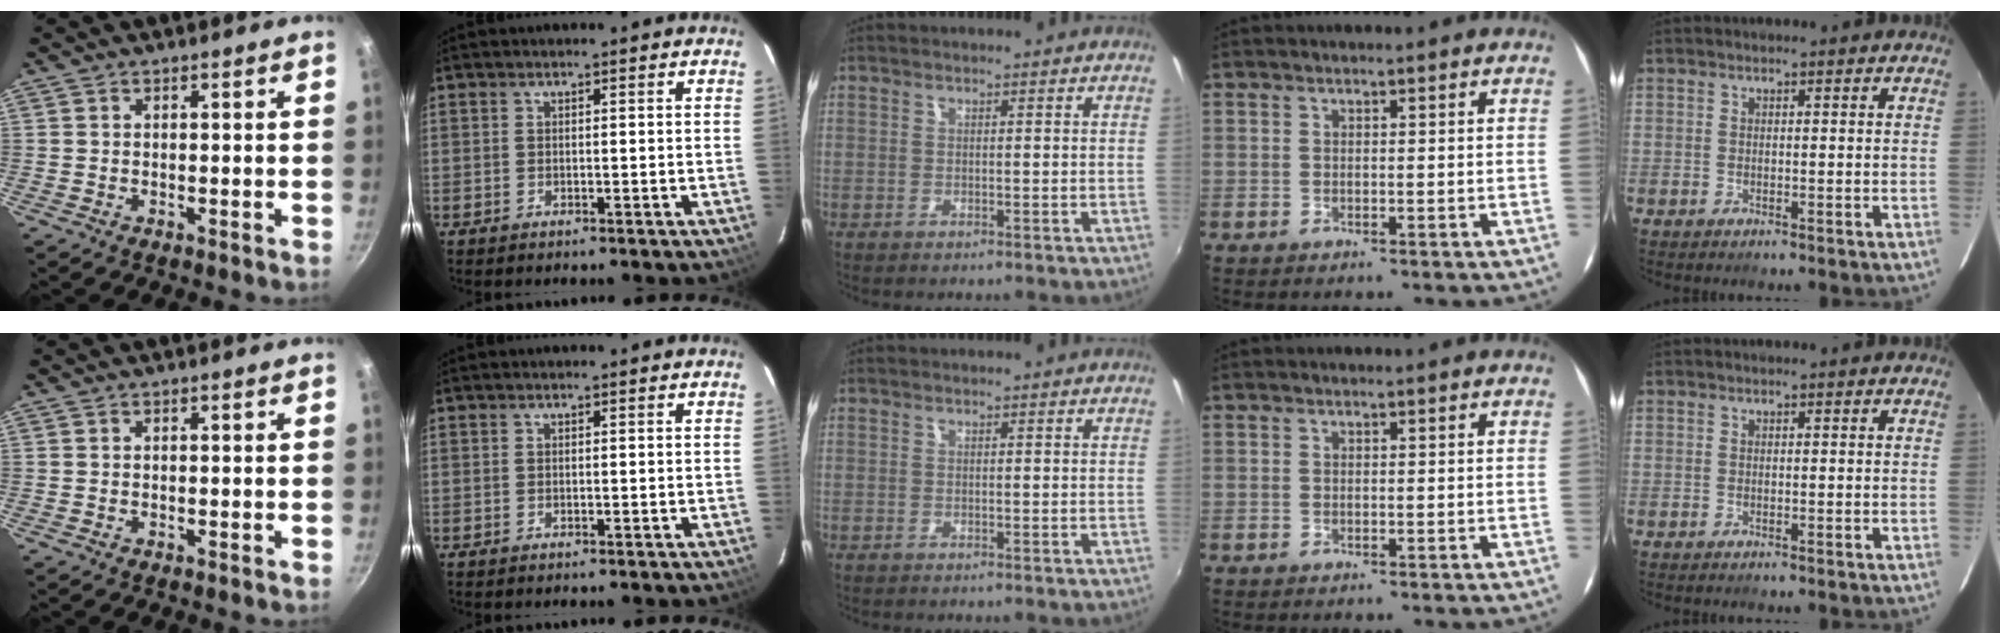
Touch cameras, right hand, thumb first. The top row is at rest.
{}